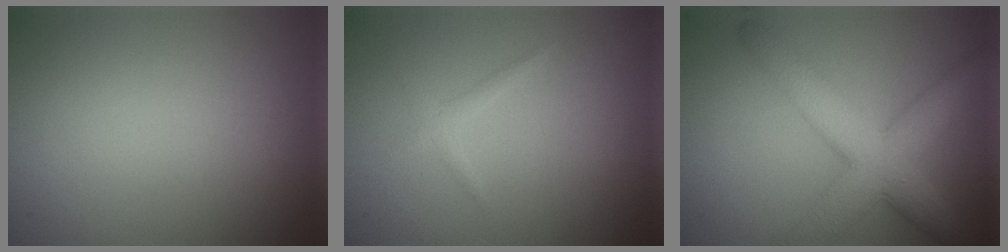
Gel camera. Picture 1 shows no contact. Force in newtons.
{"total": 0.9, "press": 0.9, "slide": 0.1}
{"total": 7.7, "press": 7.7, "slide": 0.1}